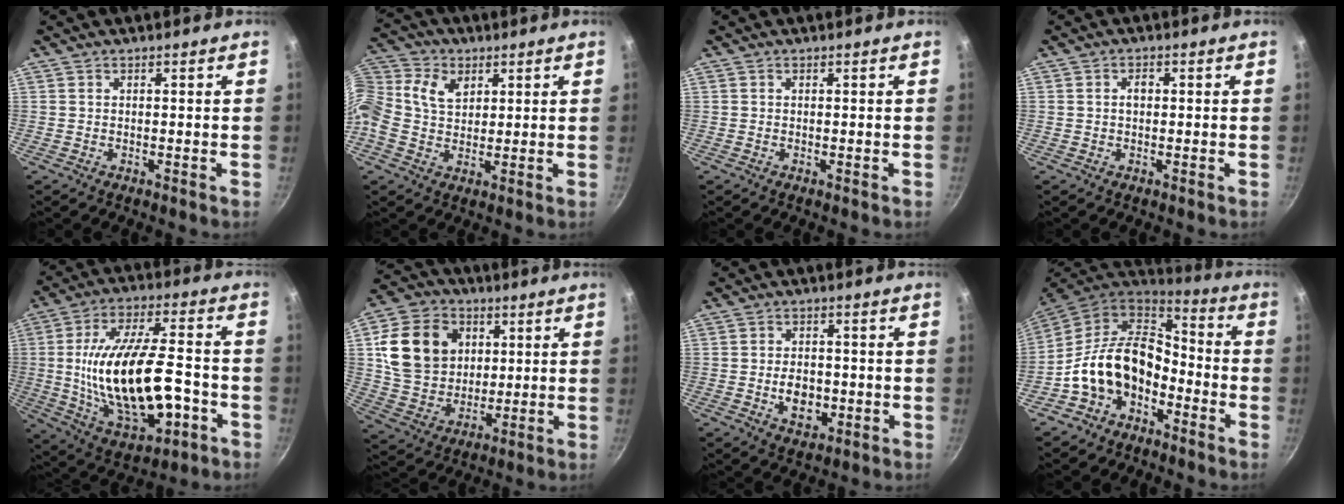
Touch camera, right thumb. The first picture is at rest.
{"total": 13.1, "force": [3.4, 9.9, 7.8], "torque": [-0.166, 0.021, 0.050]}
{"total": 0.0}
{"total": 1.7, "force": [0.1, 1.1, 1.3], "torque": [-0.018, 0.005, 0.001]}
{"total": 23.4, "force": [-4.0, 11.0, 20.3], "torque": [-0.353, 0.028, -0.045]}
{"total": 16.9, "force": [4.1, 13.6, 9.1], "torque": [-0.149, -0.005, 0.078]}
{"total": 6.7, "force": [-1.3, 4.6, 4.7], "torque": [-0.056, 0.006, -0.017]}
{"total": 15.4, "force": [-4.7, 10.8, 10.0], "torque": [-0.155, 0.060, -0.094]}